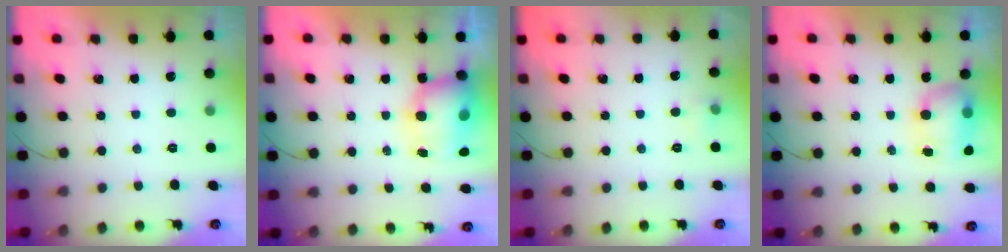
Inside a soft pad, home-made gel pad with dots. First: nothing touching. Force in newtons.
{"total": 9.8, "press": 9.5, "slide": 2.2}
{"total": 7.7, "press": 3.2, "slide": 7.0}
{"total": 11.2, "press": 9.0, "slide": 6.7}